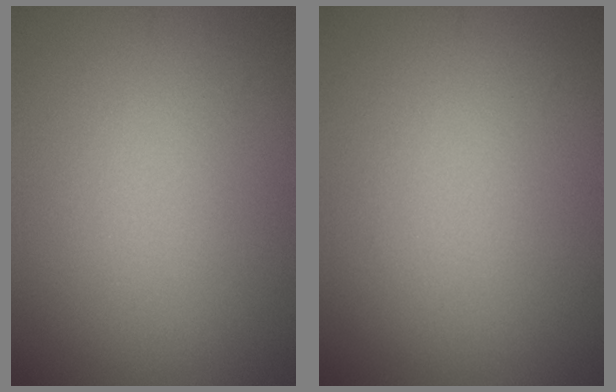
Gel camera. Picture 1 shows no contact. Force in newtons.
{"total": 0.0}